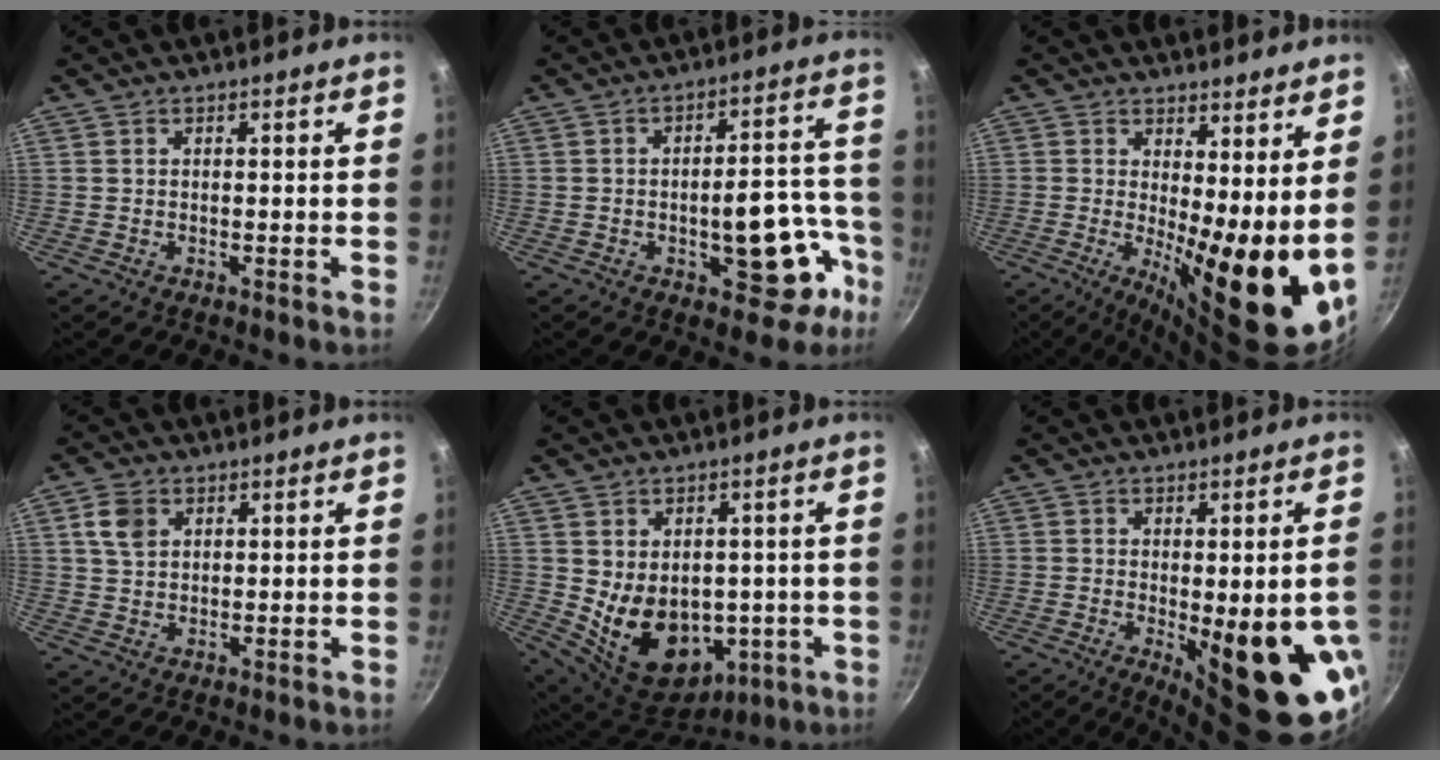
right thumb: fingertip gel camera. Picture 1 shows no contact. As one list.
[{"total": 14.3, "force": [-5.6, 7.1, 11.2], "torque": [-0.077, 0.055, -0.068]}, {"total": 15.0, "force": [0.6, 4.9, 14.1], "torque": [-0.183, -0.021, 0.014]}, {"total": 4.9, "force": [1.9, 3.5, 2.8], "torque": [-0.040, 0.000, 0.034]}, {"total": 15.3, "force": [-0.7, 11.4, 10.1], "torque": [-0.142, -0.021, 0.024]}, {"total": 17.8, "force": [-3.8, 5.8, 16.4], "torque": [-0.181, -0.024, -0.033]}]